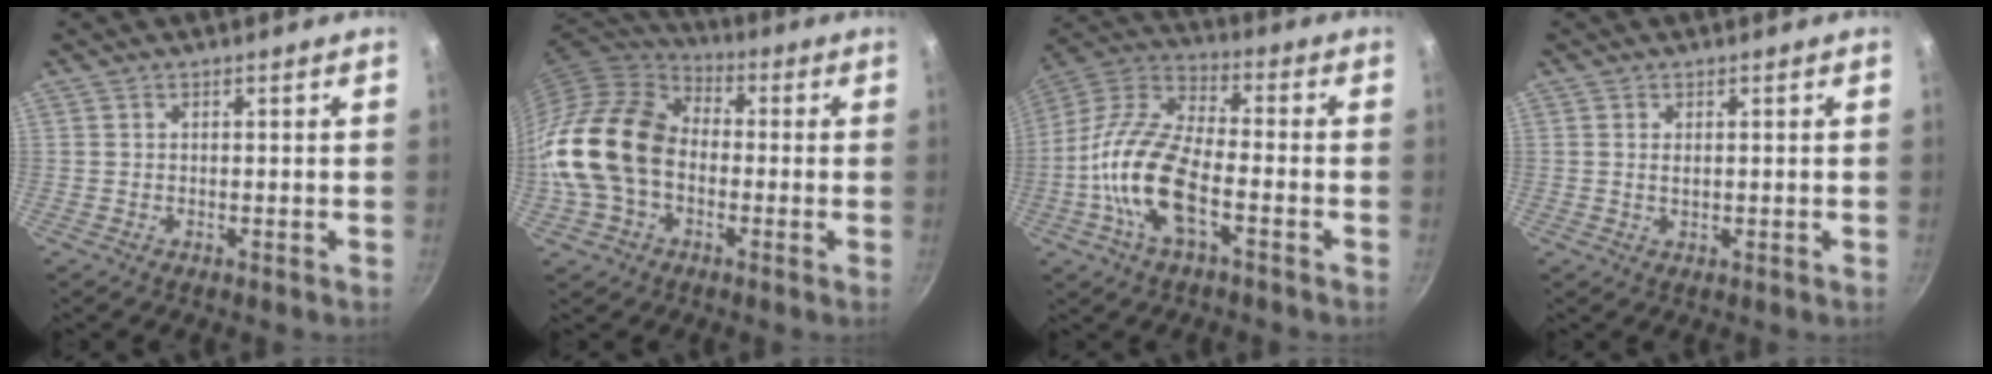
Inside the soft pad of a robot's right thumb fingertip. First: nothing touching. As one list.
[{"total": 17.8, "force": [-2.0, 12.8, 12.1], "torque": [-0.210, 0.038, -0.051]}, {"total": 16.3, "force": [-4.9, 7.1, 13.8], "torque": [-0.264, 0.038, -0.115]}, {"total": 1.3, "force": [0.3, 0.7, 1.1], "torque": [-0.019, 0.000, 0.006]}]